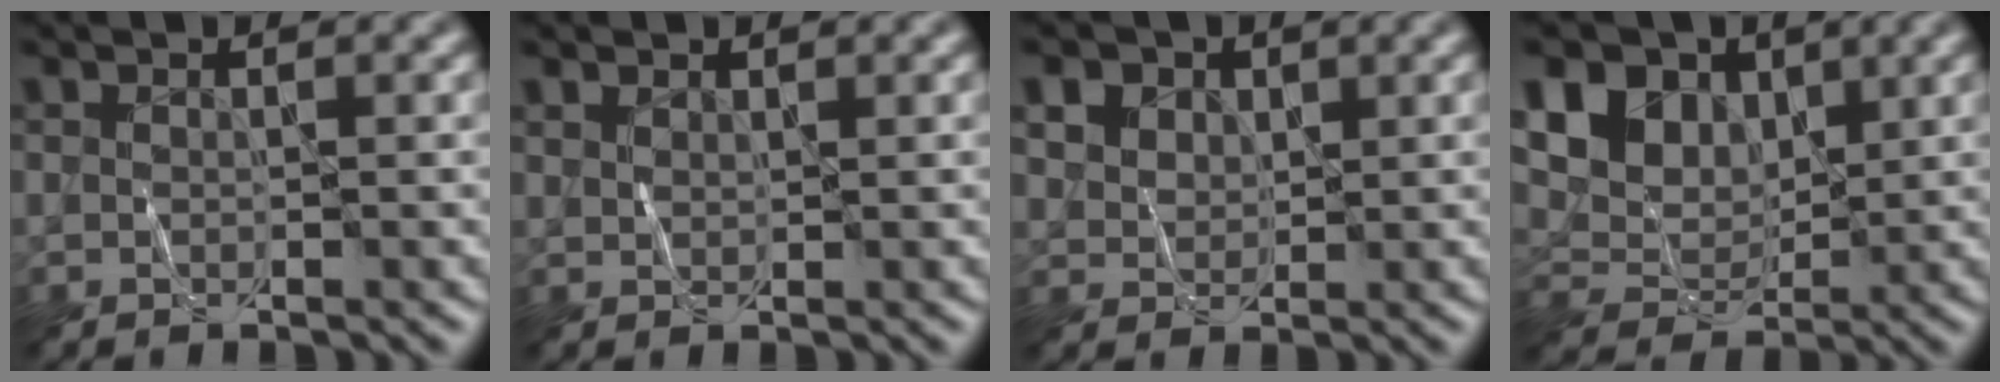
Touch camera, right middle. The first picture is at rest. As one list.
[{"total": 1.0, "force": [0.8, 0.4, 0.2], "torque": [-0.007, -0.001, 0.019]}, {"total": 6.4, "force": [3.5, 4.5, 3.0], "torque": [-0.077, 0.013, 0.058]}, {"total": 11.8, "force": [5.6, 8.4, 6.1], "torque": [-0.123, 0.024, 0.094]}]